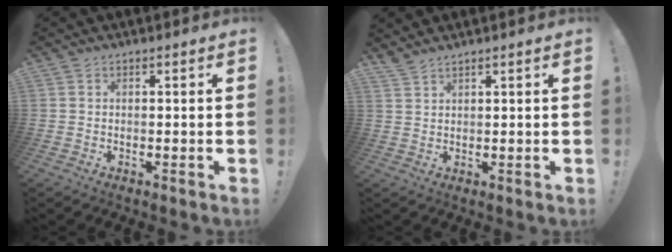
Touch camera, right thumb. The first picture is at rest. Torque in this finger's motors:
{"motor_torque": [-0.49, 1.30, 0.25, 0.26, 0.01]}